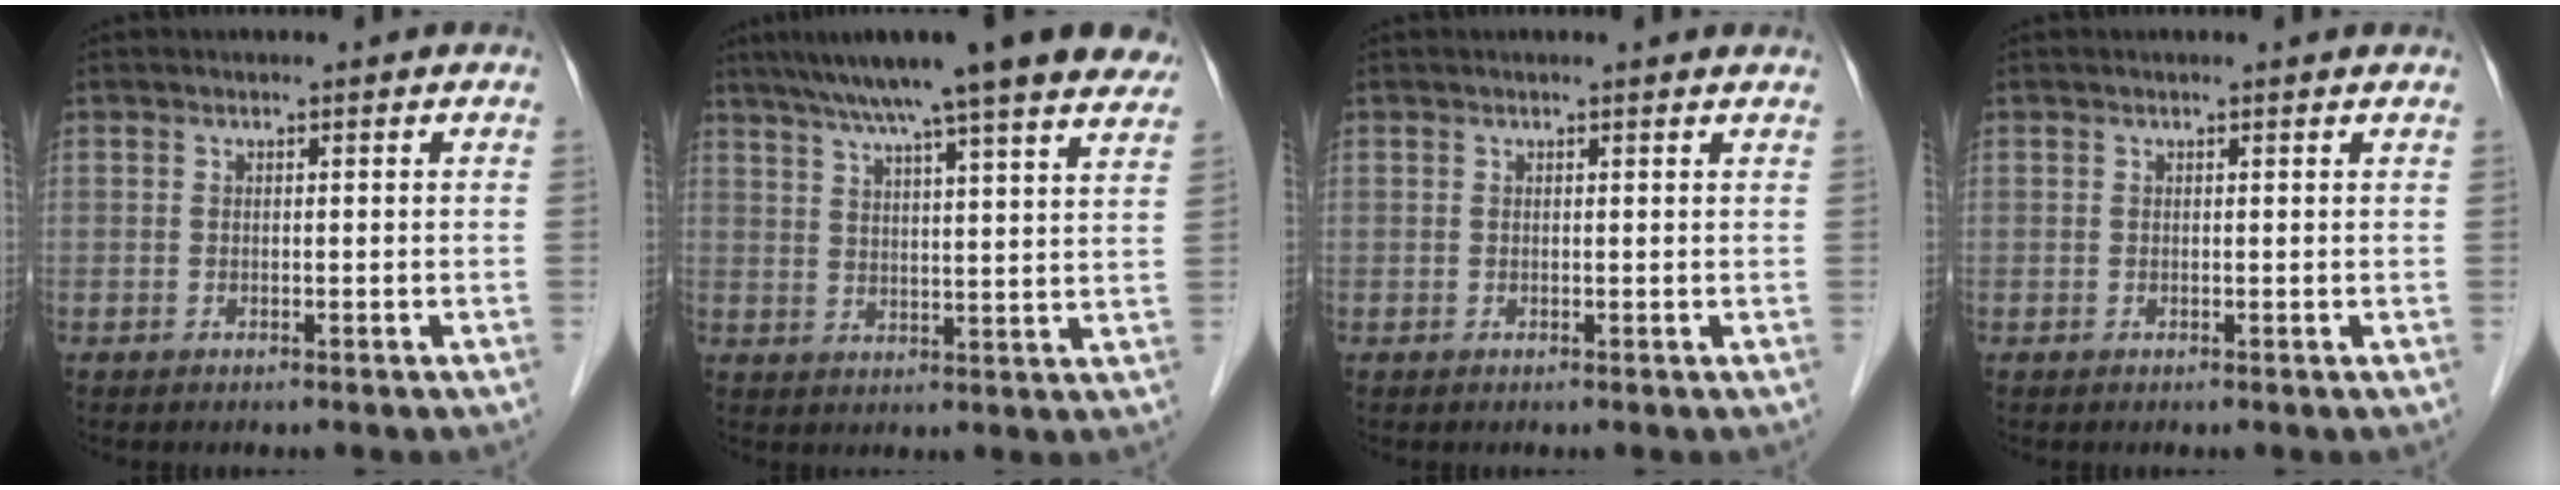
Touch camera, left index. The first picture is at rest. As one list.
[{"total": 21.2, "force": [17.2, 1.2, 12.3], "torque": [-0.189, 0.020, 0.223]}, {"total": 2.2, "force": [2.0, 0.2, 0.8], "torque": [-0.013, 0.004, 0.013]}, {"total": 0.8, "force": [0.7, 0.0, 0.3], "torque": [-0.012, 0.002, 0.005]}]